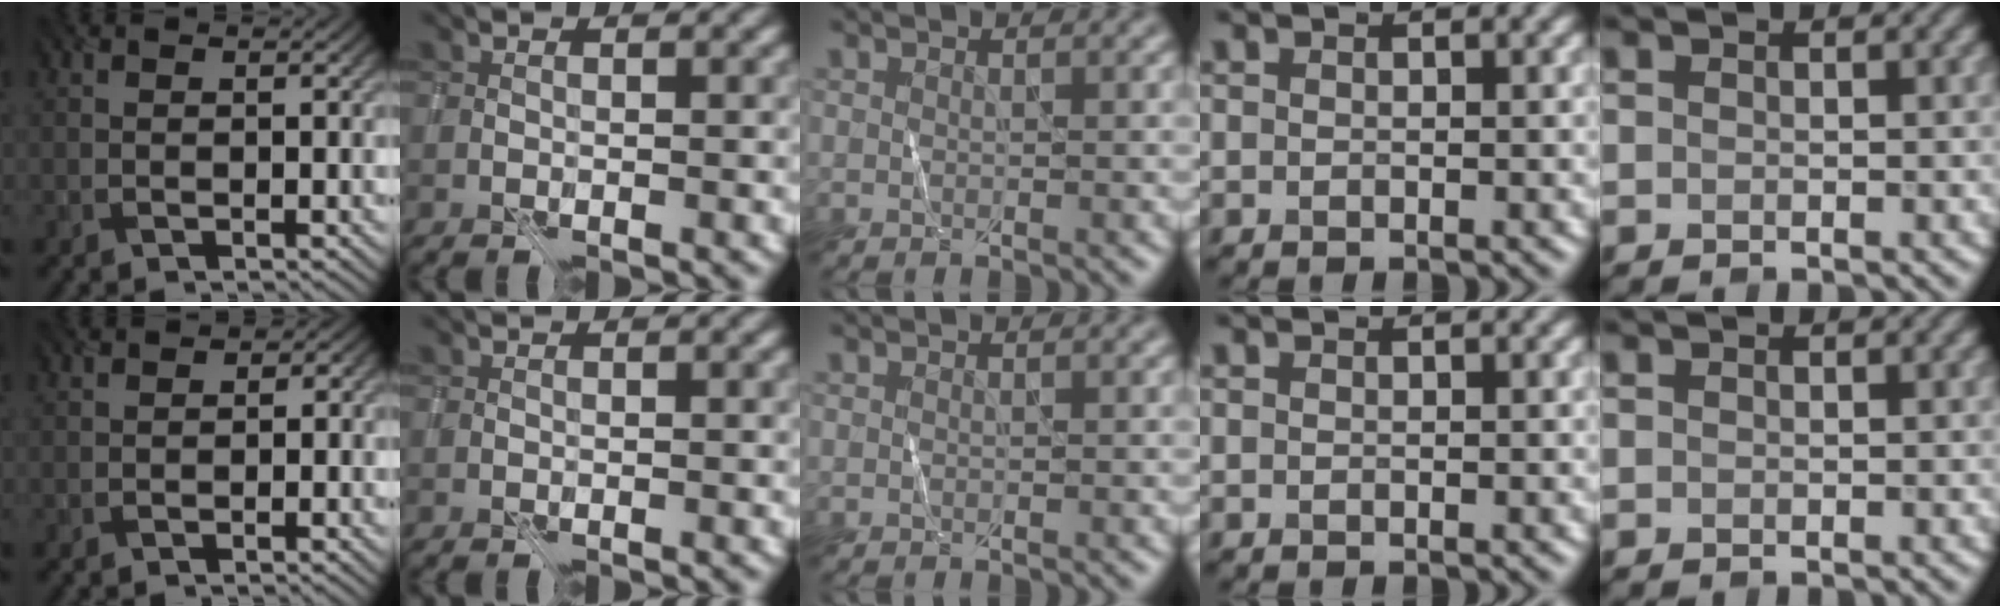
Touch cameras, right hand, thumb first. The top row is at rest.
{"thumb": {"total": 2.0, "force": [-1.0, 1.6, 0.7], "torque": [-0.002, -0.008, -0.012]}}